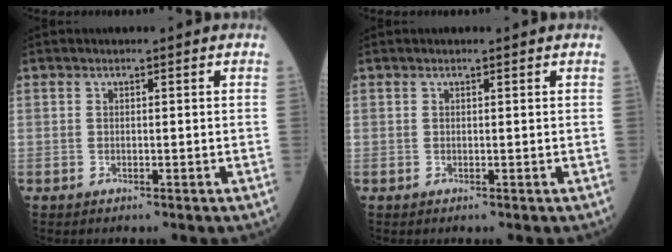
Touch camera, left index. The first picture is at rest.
{"total": 0.6, "force": [0.5, 0.0, 0.2], "torque": [-0.010, 0.005, 0.007]}